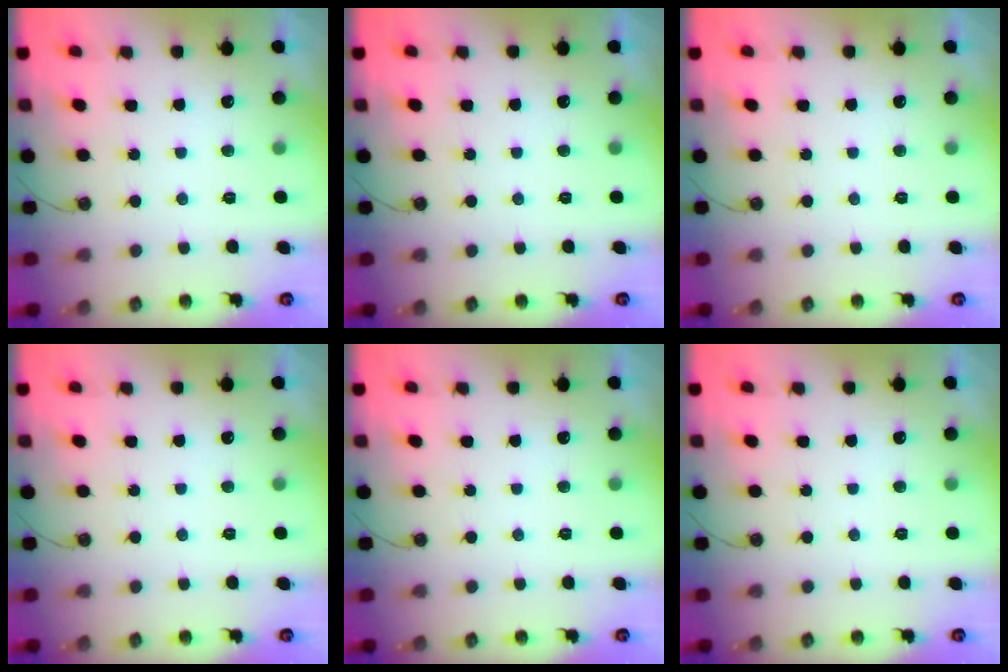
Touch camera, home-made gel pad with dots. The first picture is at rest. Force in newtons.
{"total": 0.0}
{"total": 0.0}
{"total": 0.0}
{"total": 0.0}
{"total": 0.0}